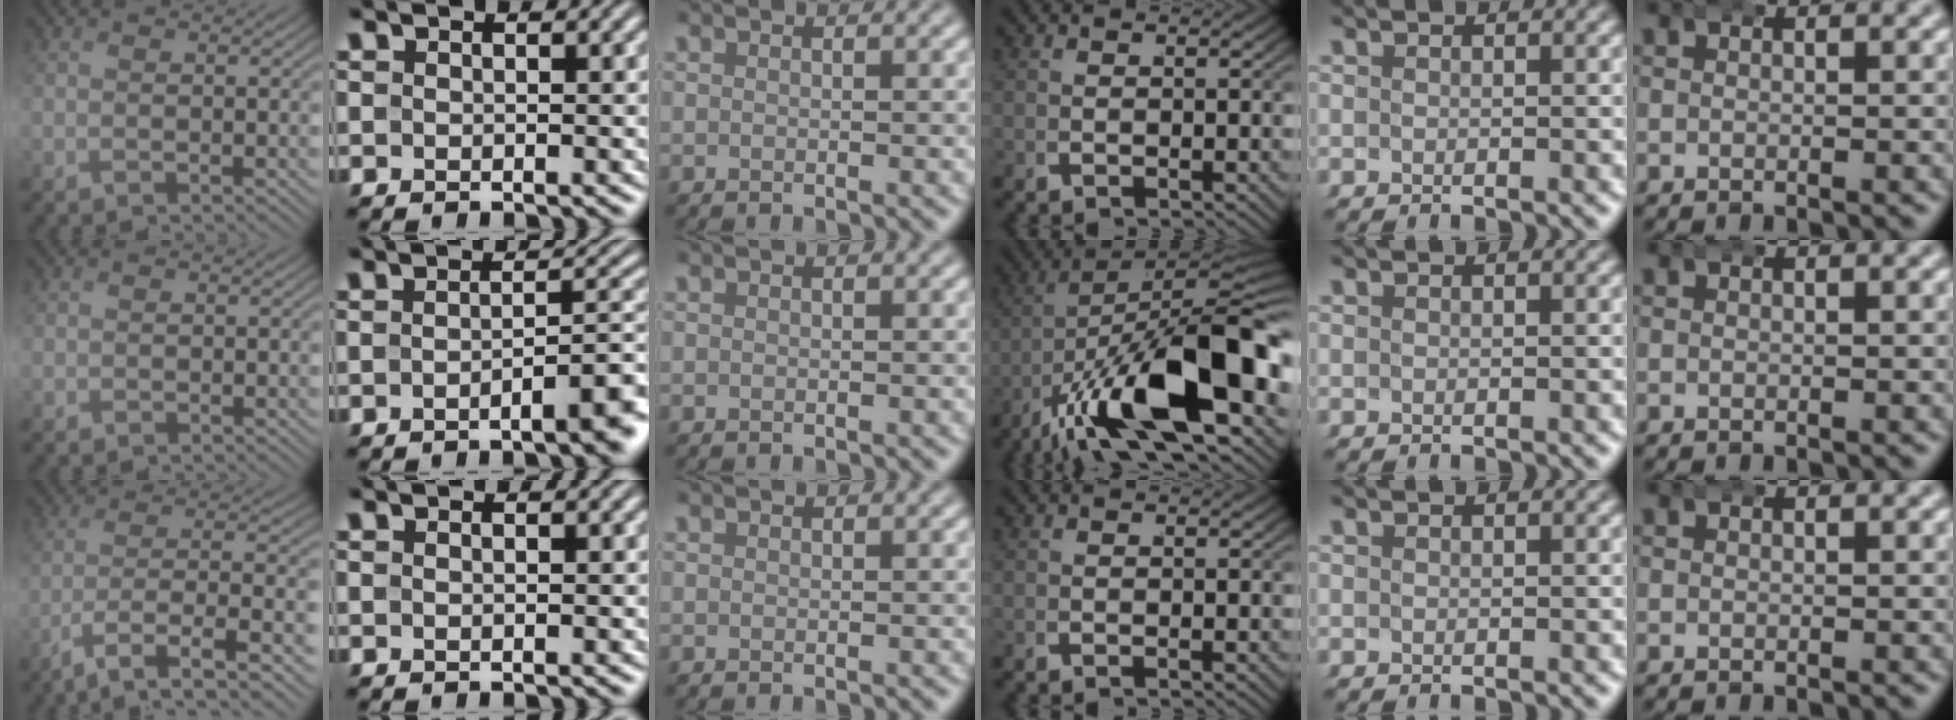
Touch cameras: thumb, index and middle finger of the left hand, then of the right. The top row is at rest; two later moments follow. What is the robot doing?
{"motion": "wrap", "object": "bandana"}